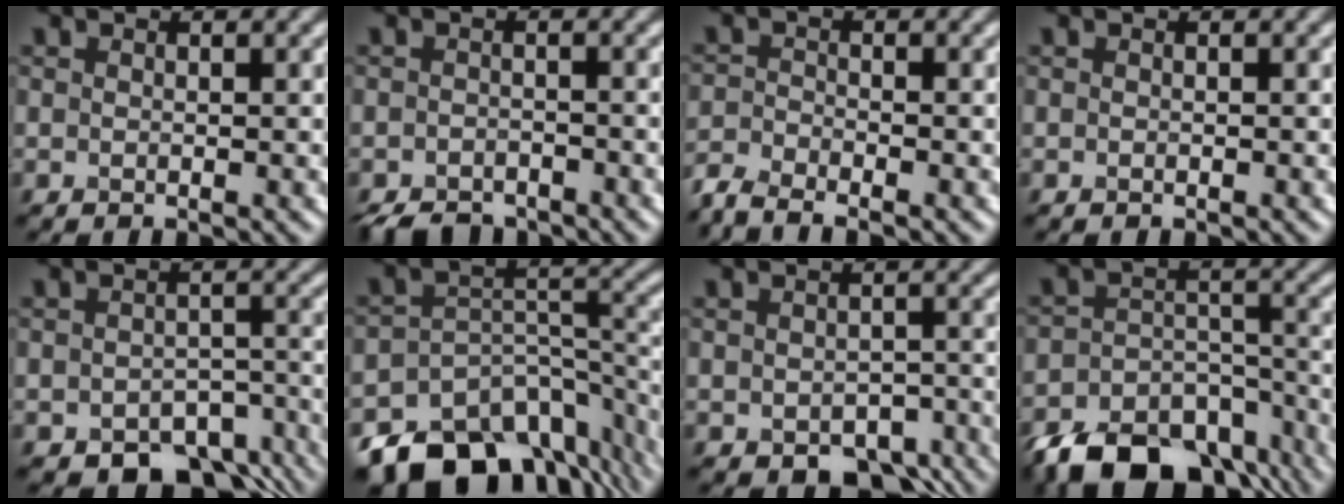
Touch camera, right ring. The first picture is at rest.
{"total": 3.5, "force": [-3.1, 1.3, 1.0], "torque": [-0.009, -0.006, -0.054]}
{"total": 3.1, "force": [-2.8, 0.6, 1.2], "torque": [-0.028, -0.008, -0.068]}
{"total": 0.0}
{"total": 6.9, "force": [-4.9, 3.6, 3.3], "torque": [-0.029, -0.020, -0.067]}
{"total": 13.1, "force": [-9.8, 6.8, 5.4], "torque": [-0.093, -0.004, -0.146]}
{"total": 4.6, "force": [-2.8, 2.5, 2.6], "torque": [-0.025, -0.012, -0.035]}
{"total": 12.3, "force": [-9.1, 6.2, 5.6], "torque": [-0.106, -0.011, -0.136]}